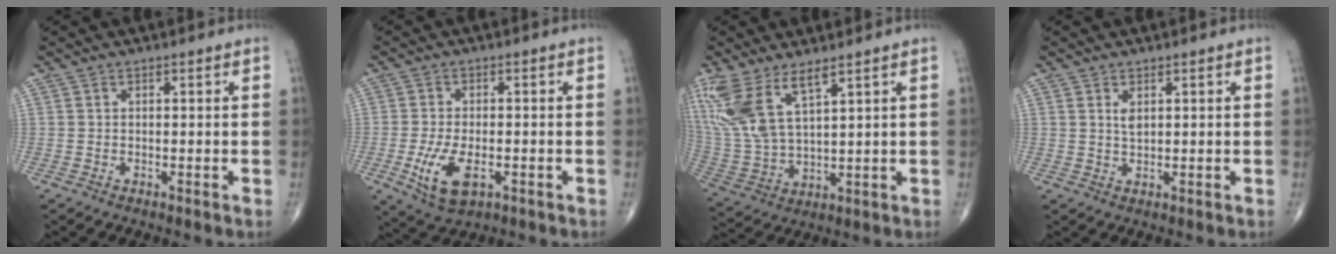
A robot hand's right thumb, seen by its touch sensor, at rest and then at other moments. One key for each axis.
{"total": 8.2, "fx": -2.5, "fy": 4.1, "fz": 6.7, "tx": -0.133, "ty": -0.004, "tz": -0.036}
{"total": 13.4, "fx": 7.7, "fy": 4.8, "fz": 9.9, "tx": -0.227, "ty": -0.028, "tz": 0.172}
{"total": 2.0, "fx": 0.9, "fy": 0.9, "fz": 1.6, "tx": -0.027, "ty": -0.007, "tz": 0.021}